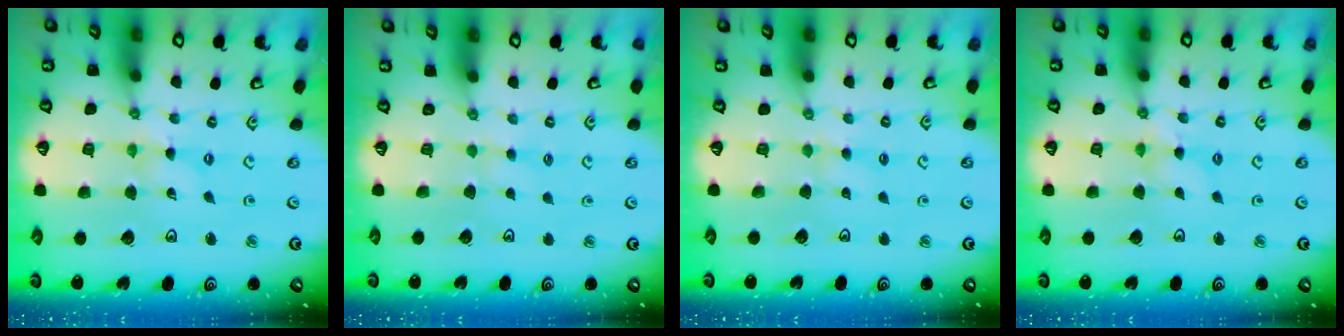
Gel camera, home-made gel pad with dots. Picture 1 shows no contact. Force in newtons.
{"total": 1.9, "press": 1.8, "slide": 0.3}
{"total": 2.3, "press": 2.2, "slide": 0.5}
{"total": 1.9, "press": 1.9, "slide": 0.3}